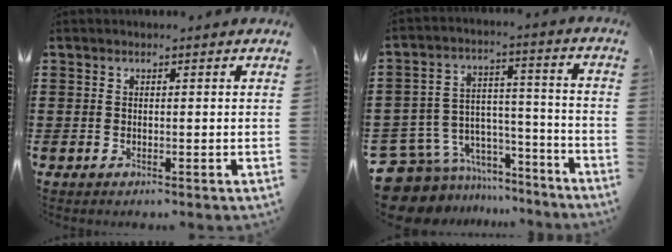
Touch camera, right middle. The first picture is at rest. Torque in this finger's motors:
{"motor_torque": [0.49, 0.13, 0.19, 0.09]}